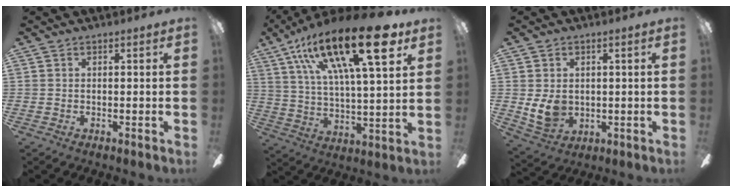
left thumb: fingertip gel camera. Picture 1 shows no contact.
{"total": 26.5, "force": [14.0, 8.5, 20.8], "torque": [-0.352, -0.065, 0.221]}
{"total": 8.0, "force": [0.4, 6.4, 4.8], "torque": [-0.098, -0.003, 0.007]}